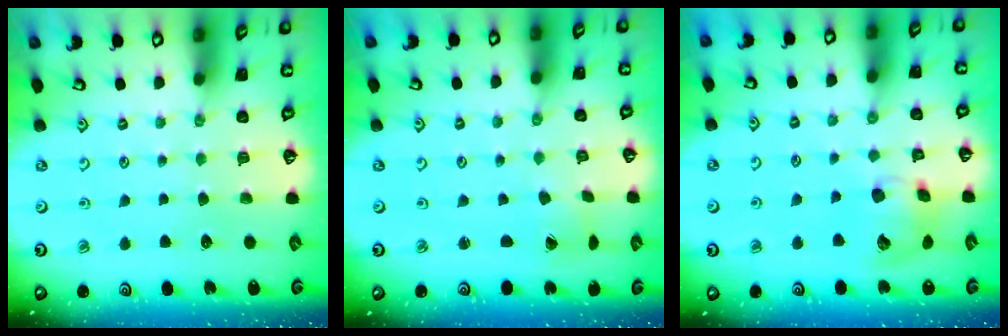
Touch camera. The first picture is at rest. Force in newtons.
{"total": 1.7, "press": 1.7, "slide": 0.1}
{"total": 13.3, "press": 13.1, "slide": 2.1}